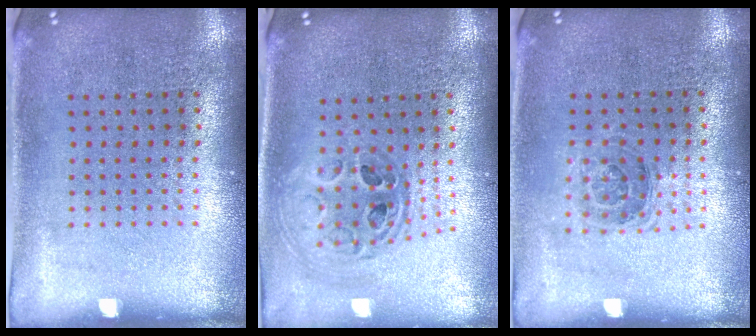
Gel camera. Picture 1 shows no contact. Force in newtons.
{"total": 1.0, "press": 1.0, "slide": 0.2}
{"total": 1.1, "press": 1.0, "slide": 0.5}